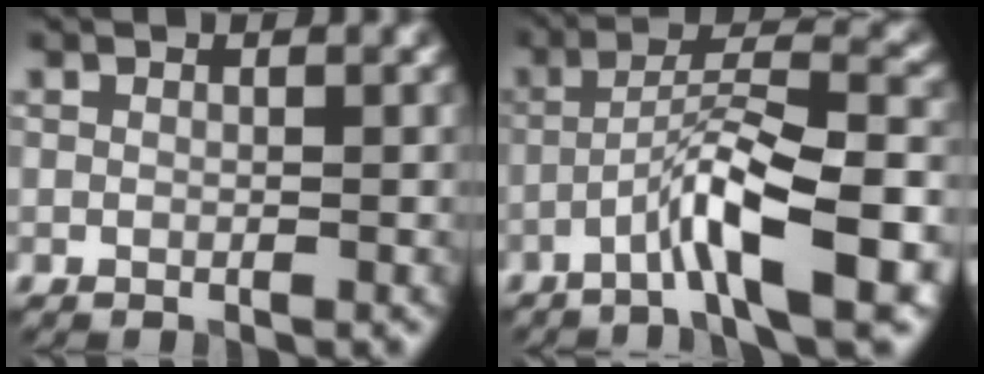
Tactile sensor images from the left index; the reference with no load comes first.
{"total": 7.9, "force": [-3.8, 1.1, 6.9], "torque": [-0.117, 0.018, -0.070]}